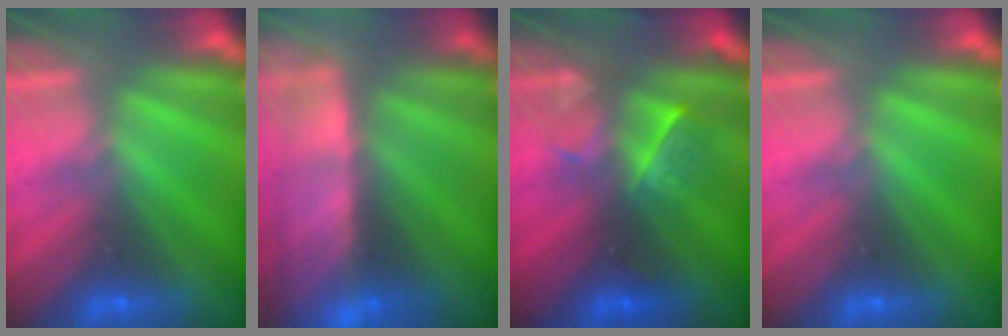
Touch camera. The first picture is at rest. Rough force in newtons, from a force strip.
{"total": 6.5}
{"total": 2.4}
{"total": 0.0}